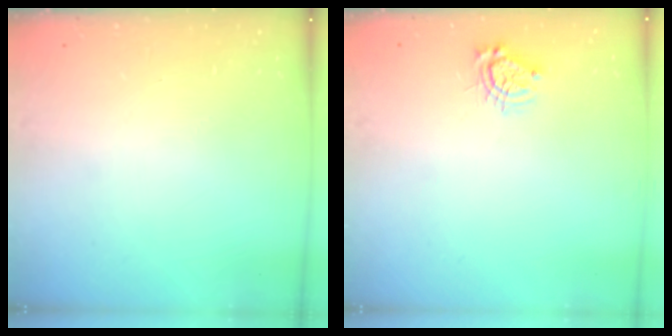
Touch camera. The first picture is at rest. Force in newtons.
{"total": 7.0, "press": 6.9, "slide": 0.5}